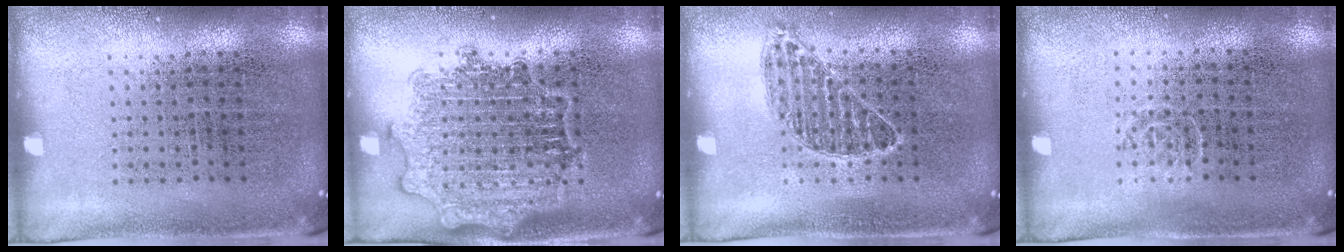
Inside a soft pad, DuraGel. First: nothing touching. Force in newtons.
{"total": 1.8, "press": 1.7, "slide": 0.2}
{"total": 0.6, "press": 0.6, "slide": 0.1}
{"total": 0.6, "press": 0.4, "slide": 0.5}